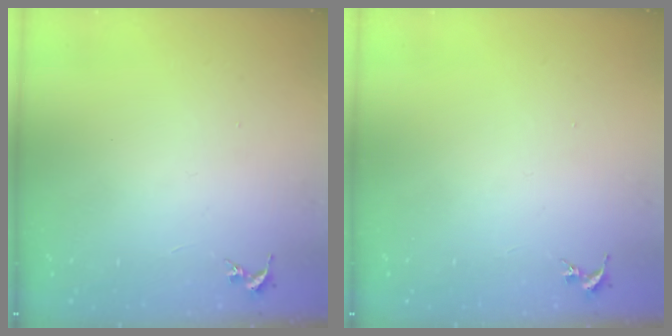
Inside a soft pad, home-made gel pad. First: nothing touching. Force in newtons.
{"total": 0.0}